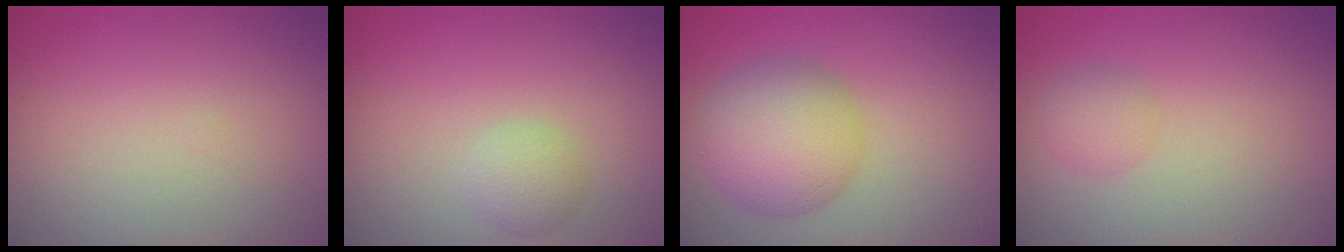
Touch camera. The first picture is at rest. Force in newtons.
{"total": 1.8, "press": 1.8, "slide": 0.1}
{"total": 6.2, "press": 6.2, "slide": 0.1}
{"total": 1.7, "press": 1.7, "slide": 0.0}